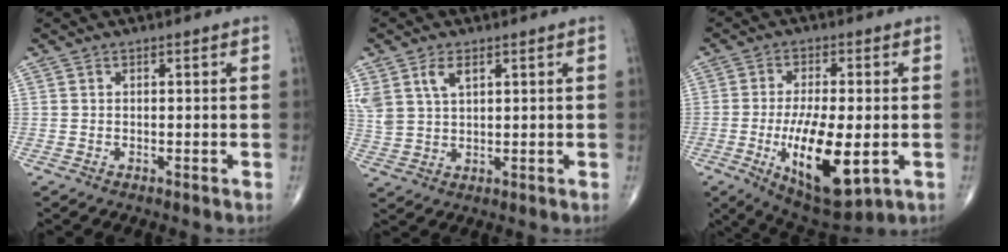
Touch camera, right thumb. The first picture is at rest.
{"total": 6.7, "force": [3.3, 3.8, 4.5], "torque": [-0.095, -0.007, 0.074]}
{"total": 16.1, "force": [-3.7, 6.1, 14.4], "torque": [-0.244, -0.013, -0.047]}